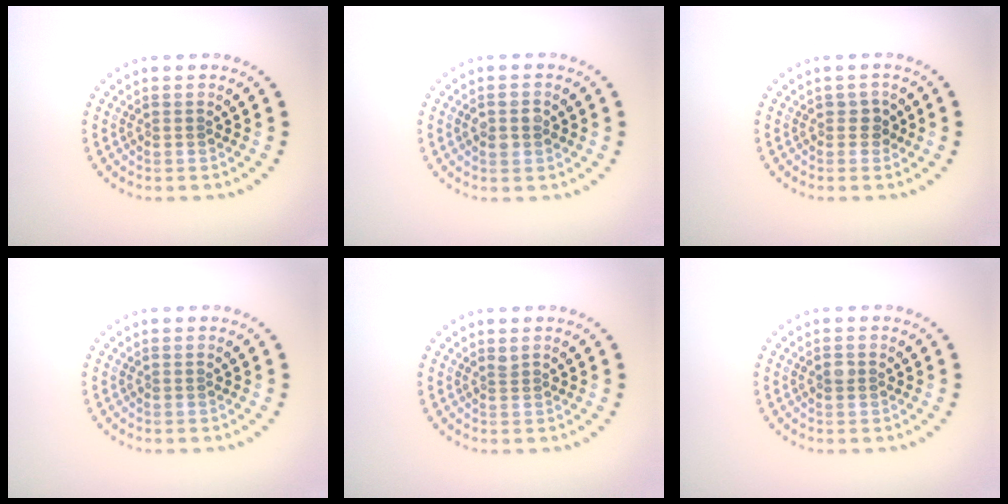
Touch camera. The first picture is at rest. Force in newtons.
{"total": 2.0, "press": 2.0, "slide": 0.1}
{"total": 1.1, "press": 1.0, "slide": 0.5}
{"total": 0.0}
{"total": 0.6, "press": 0.4, "slide": 0.5}
{"total": 0.9, "press": 0.9, "slide": 0.2}